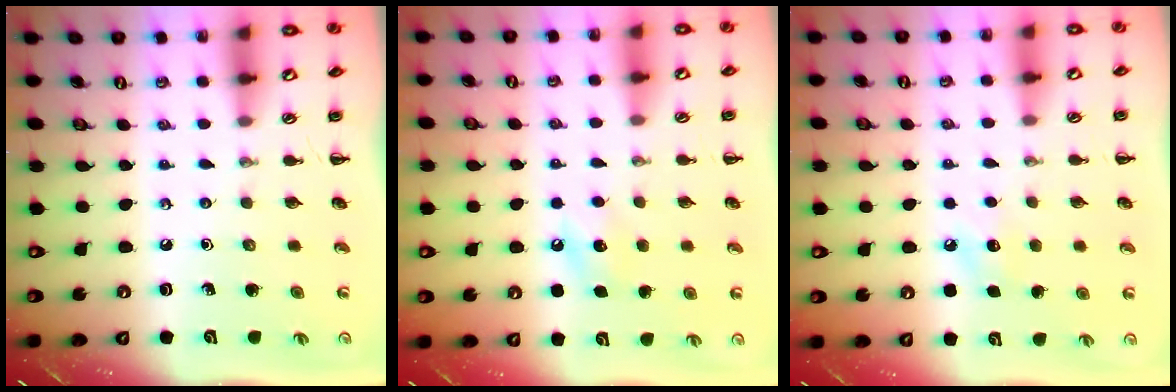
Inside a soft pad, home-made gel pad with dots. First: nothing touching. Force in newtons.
{"total": 7.2, "press": 7.0, "slide": 1.8}
{"total": 6.7, "press": 6.5, "slide": 1.6}